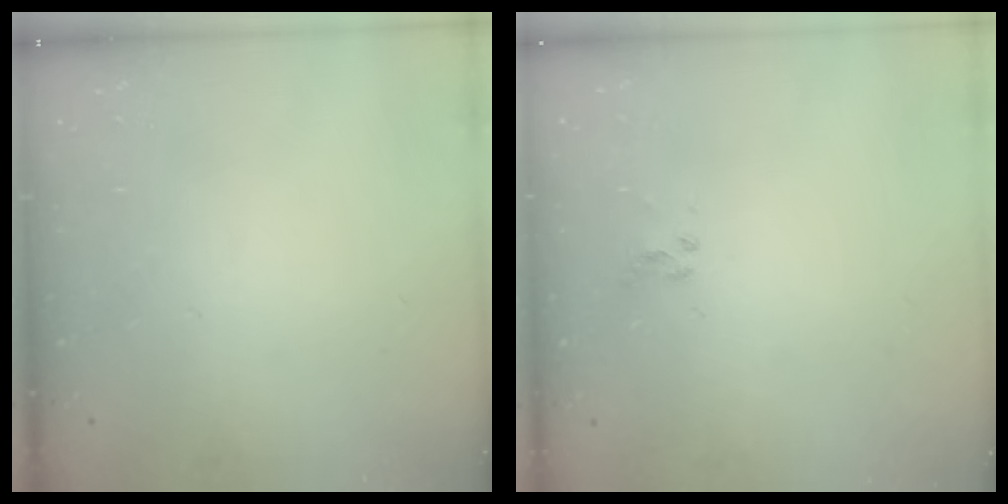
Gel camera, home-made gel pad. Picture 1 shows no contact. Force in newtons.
{"total": 2.3, "press": 2.1, "slide": 1.0}